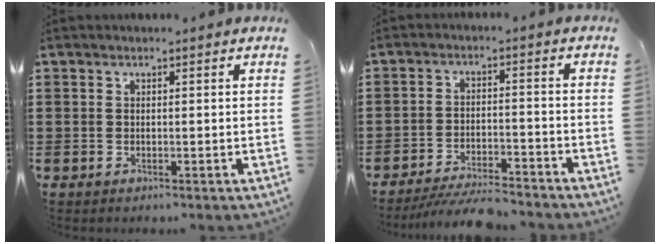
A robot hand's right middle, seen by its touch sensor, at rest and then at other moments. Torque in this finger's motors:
{"motor_torque": [0.36, -0.12, 0.13, 0.05]}